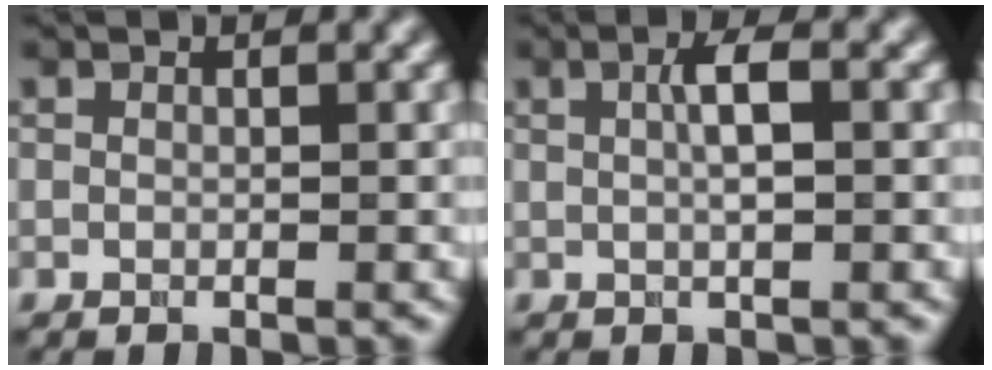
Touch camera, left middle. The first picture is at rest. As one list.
[{"total": 2.4, "force": [0.3, 0.4, 2.3], "torque": [-0.041, 0.007, 0.004]}]